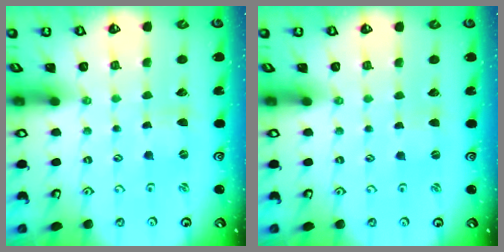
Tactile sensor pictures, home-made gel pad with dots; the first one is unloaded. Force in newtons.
{"total": 1.1, "press": 1.0, "slide": 0.4}